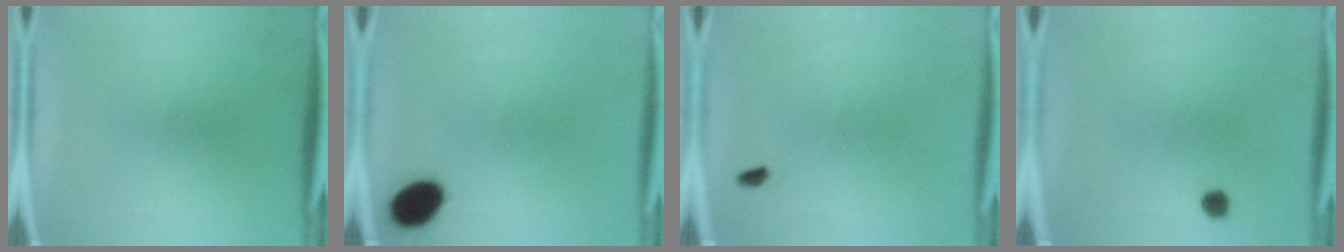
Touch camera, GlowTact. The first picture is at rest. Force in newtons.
{"total": 7.8}
{"total": 1.1}
{"total": 1.8}